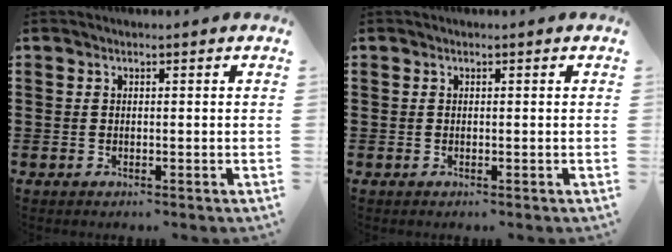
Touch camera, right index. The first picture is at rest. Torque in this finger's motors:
{"motor_torque": [-0.55, 0.63, 0.01, 0.00]}